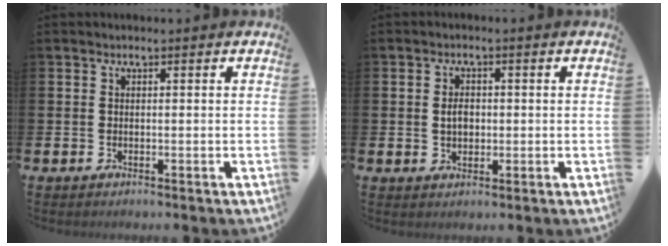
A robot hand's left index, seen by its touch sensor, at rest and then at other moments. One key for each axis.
{"total": 2.5, "fx": 0.1, "fy": 1.7, "fz": 1.7, "tx": -0.018, "ty": 0.002, "tz": -0.003}